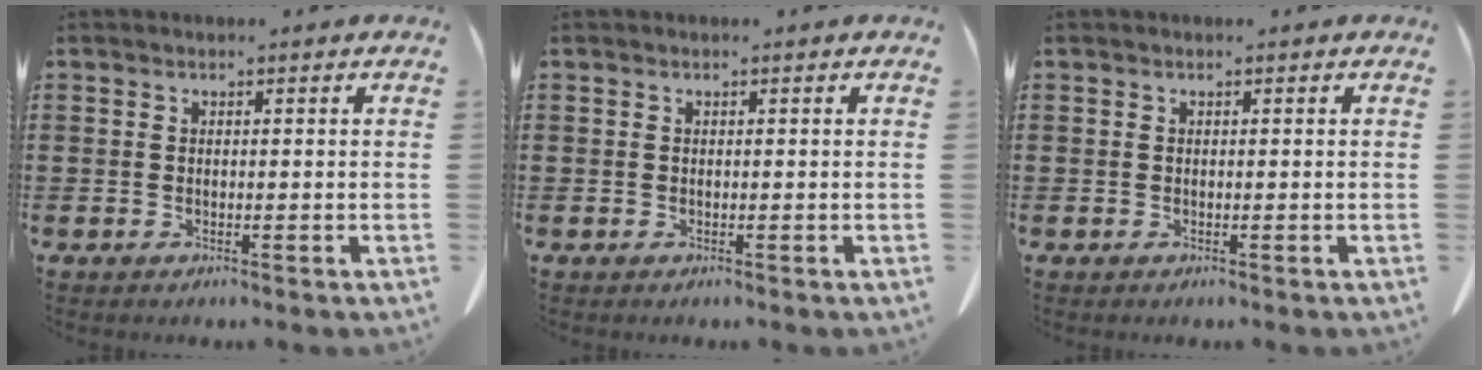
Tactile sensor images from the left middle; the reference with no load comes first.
{"total": 0.0}
{"total": 0.0}